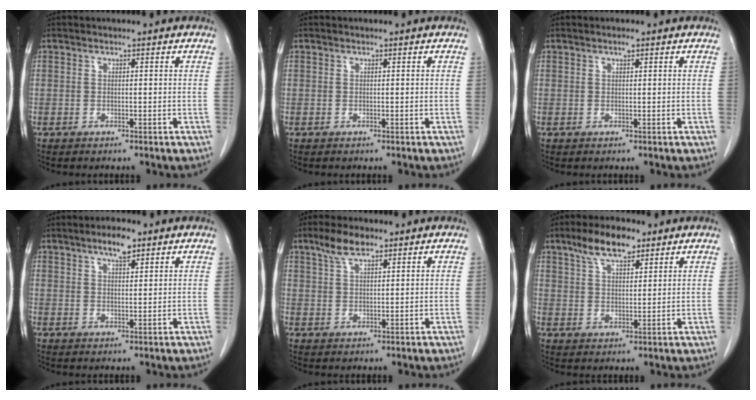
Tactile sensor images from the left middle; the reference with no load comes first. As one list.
[{"total": 0.0}, {"total": 0.6, "force": [0.5, 0.1, 0.4], "torque": [-0.011, -0.001, 0.008]}, {"total": 4.0, "force": [2.7, 1.0, 2.7], "torque": [-0.051, 0.002, 0.046]}, {"total": 5.2, "force": [3.7, 1.7, 3.3], "torque": [-0.071, 0.012, 0.073]}, {"total": 7.2, "force": [5.0, 2.5, 4.6], "torque": [-0.088, 0.013, 0.092]}]